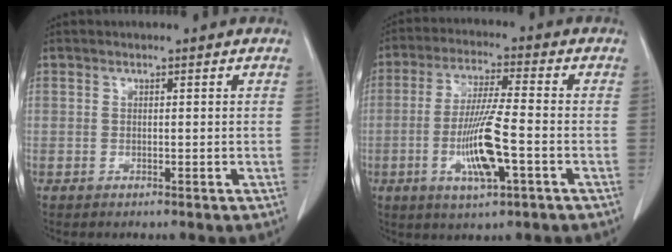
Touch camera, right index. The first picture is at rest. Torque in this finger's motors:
{"motor_torque": [0.76, -0.27, 0.26, 0.17]}